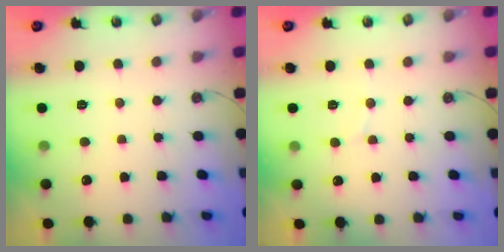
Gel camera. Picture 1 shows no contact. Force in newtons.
{"total": 4.5, "press": 4.5, "slide": 0.4}